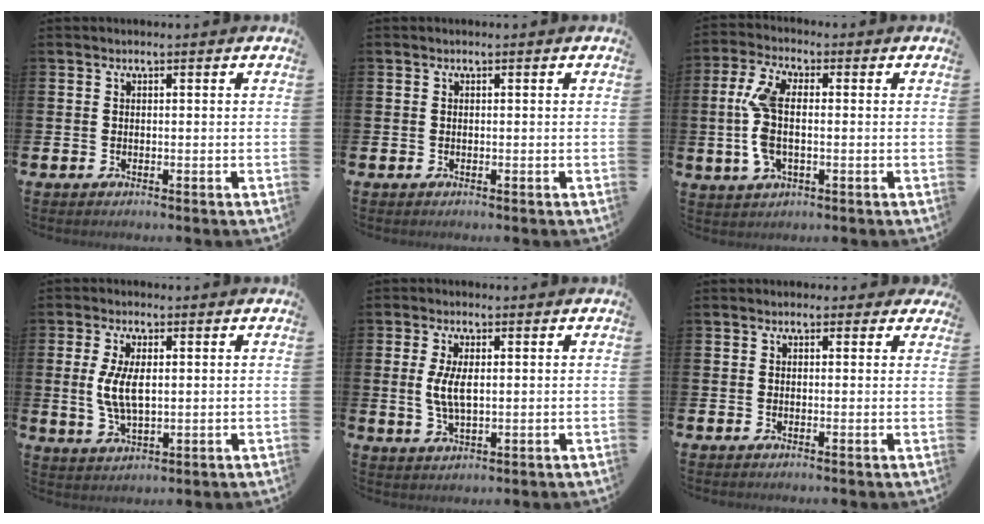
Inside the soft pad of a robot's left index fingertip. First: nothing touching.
{"total": 0.0}
{"total": 7.6, "force": [0.3, 3.6, 6.7], "torque": [-0.152, 0.009, 0.003]}
{"total": 5.8, "force": [0.9, 2.7, 5.1], "torque": [-0.092, 0.003, 0.014]}
{"total": 4.8, "force": [0.8, 2.0, 4.3], "torque": [-0.077, 0.003, 0.009]}
{"total": 0.7, "force": [0.2, 0.6, 0.2], "torque": [-0.003, 0.010, 0.002]}